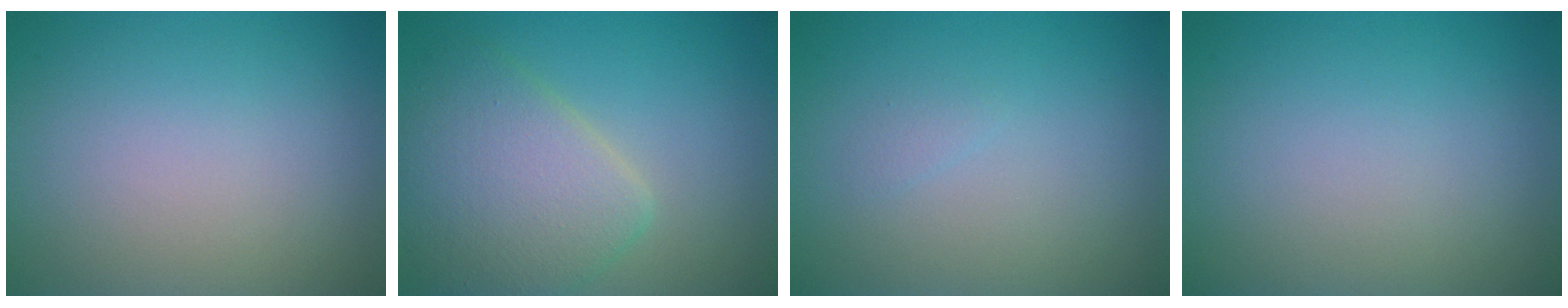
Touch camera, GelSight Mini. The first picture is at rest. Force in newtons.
{"total": 6.0, "press": 5.9, "slide": 0.4}
{"total": 0.5, "press": 0.5, "slide": 0.0}
{"total": 0.0}